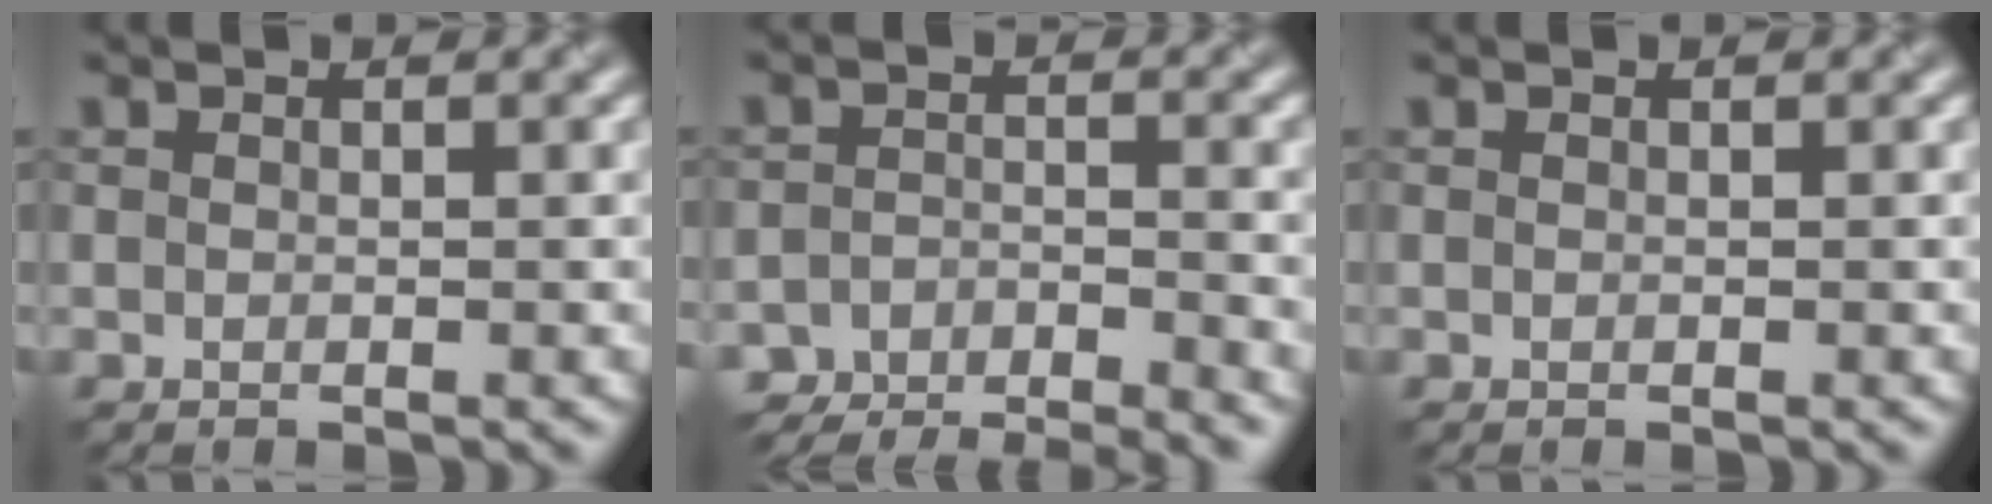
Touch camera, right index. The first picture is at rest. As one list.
[{"total": 6.0, "force": [-5.9, 0.7, 1.0], "torque": [-0.013, -0.010, -0.101]}, {"total": 0.0}]